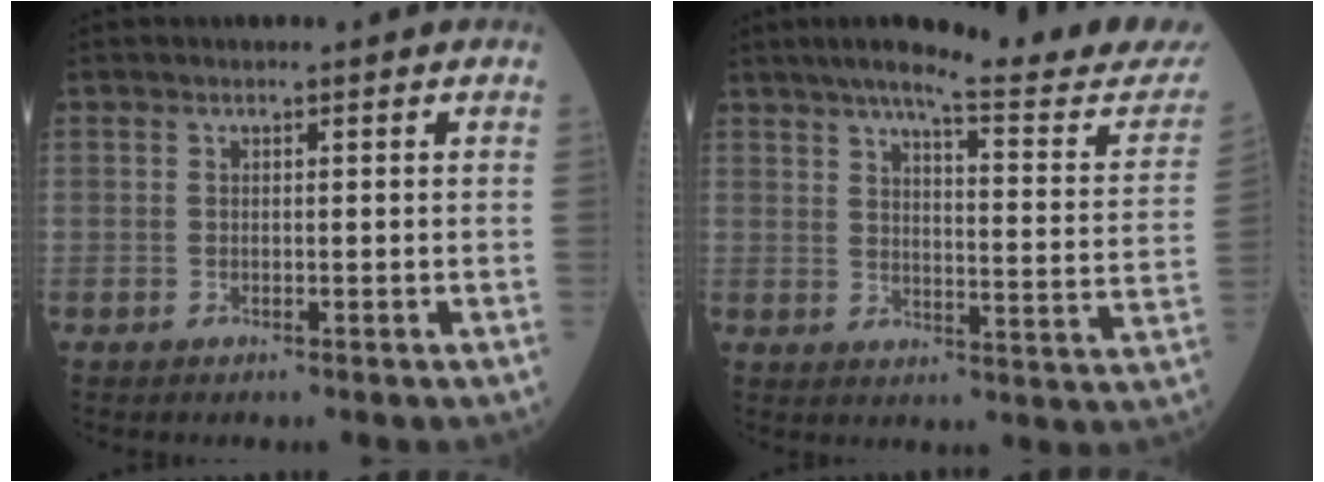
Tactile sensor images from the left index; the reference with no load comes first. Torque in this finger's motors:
{"motor_torque": [0.56, -1.27, -0.05, 0.09]}